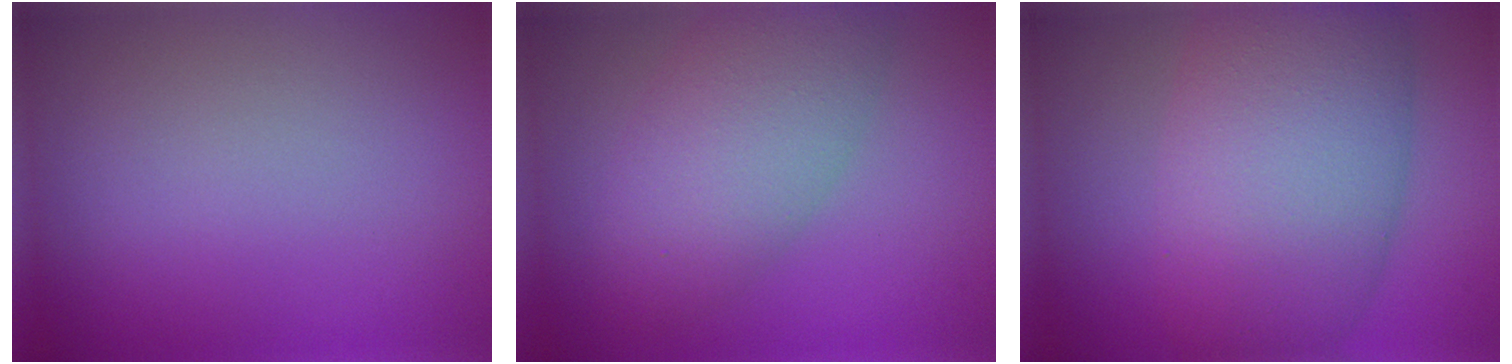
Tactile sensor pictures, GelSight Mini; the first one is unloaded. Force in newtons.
{"total": 6.1, "press": 6.0, "slide": 0.3}
{"total": 11.3, "press": 11.3, "slide": 0.3}